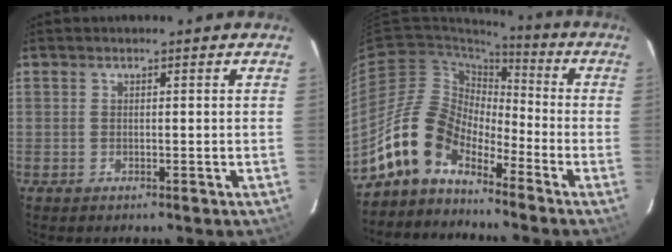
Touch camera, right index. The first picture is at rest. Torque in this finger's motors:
{"motor_torque": [0.88, -0.99, 0.69, 0.07]}